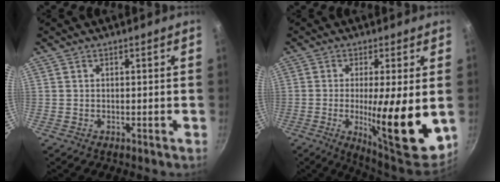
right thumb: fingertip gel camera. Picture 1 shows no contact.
{"total": 16.9, "force": [-1.7, 3.6, 16.5], "torque": [-0.242, -0.017, -0.021]}